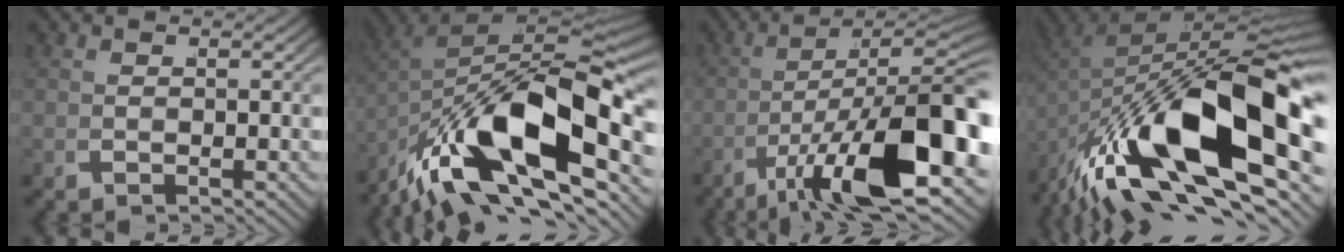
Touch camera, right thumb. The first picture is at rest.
{"total": 15.8, "force": [-3.6, 7.2, 13.6], "torque": [-0.265, -0.023, -0.035]}
{"total": 14.3, "force": [-1.3, 6.8, 12.6], "torque": [-0.198, -0.036, 0.000]}
{"total": 18.5, "force": [-3.9, 8.5, 16.0], "torque": [-0.298, -0.032, -0.036]}